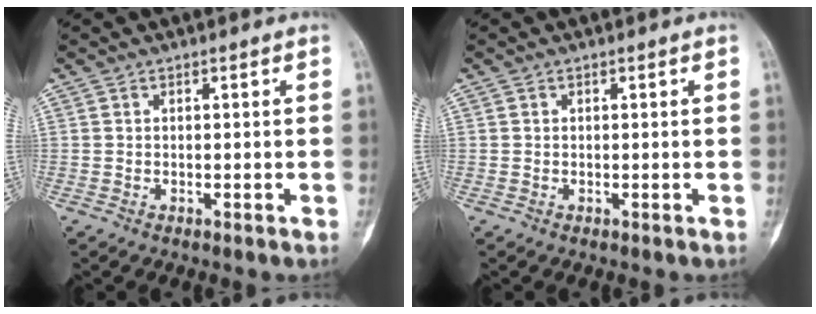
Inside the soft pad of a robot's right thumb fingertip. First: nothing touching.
{"total": 0.0}